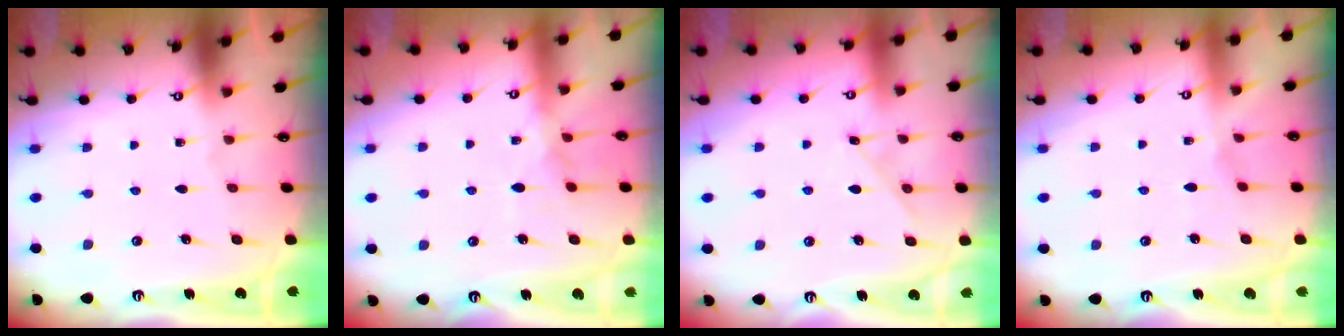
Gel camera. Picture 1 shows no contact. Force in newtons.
{"total": 8.4, "press": 8.3, "slide": 0.8}
{"total": 5.0, "press": 4.9, "slide": 0.7}
{"total": 3.1, "press": 3.0, "slide": 0.5}